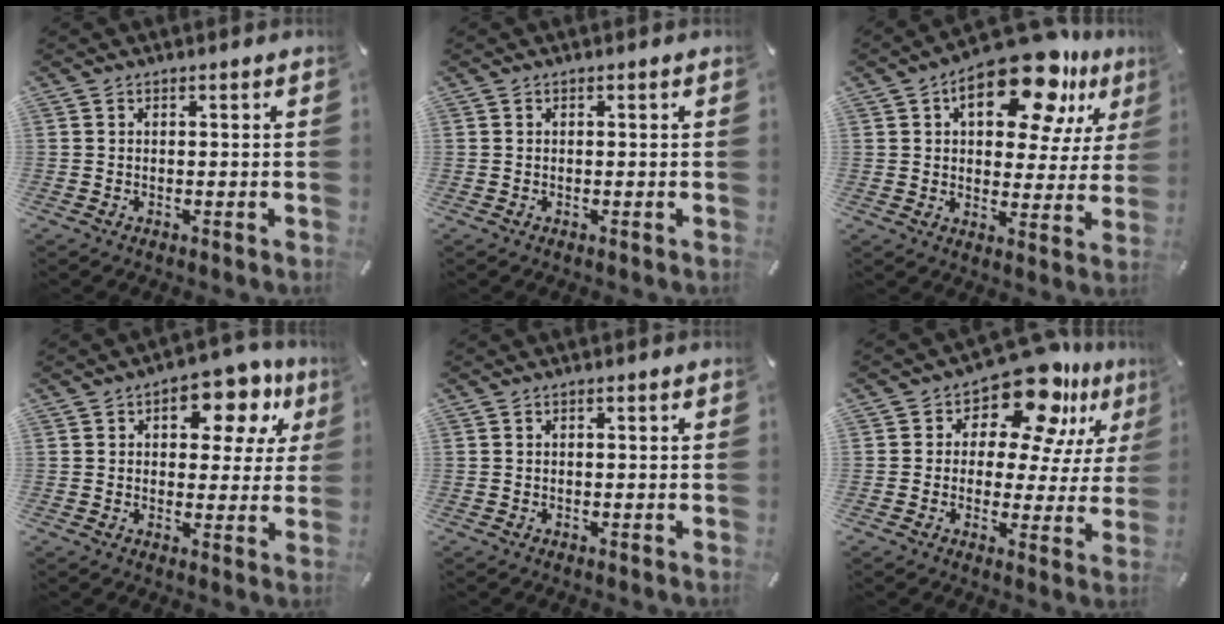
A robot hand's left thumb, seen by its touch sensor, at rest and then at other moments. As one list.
[{"total": 0.0}, {"total": 18.9, "force": [10.7, 9.0, 12.8], "torque": [-0.183, -0.051, 0.174]}, {"total": 12.0, "force": [6.0, 6.8, 7.8], "torque": [-0.097, -0.029, 0.098]}, {"total": 0.5, "force": [0.1, 0.2, 0.5], "torque": [-0.009, 0.001, 0.001]}, {"total": 14.4, "force": [10.3, 6.3, 7.8], "torque": [-0.126, -0.076, 0.180]}]